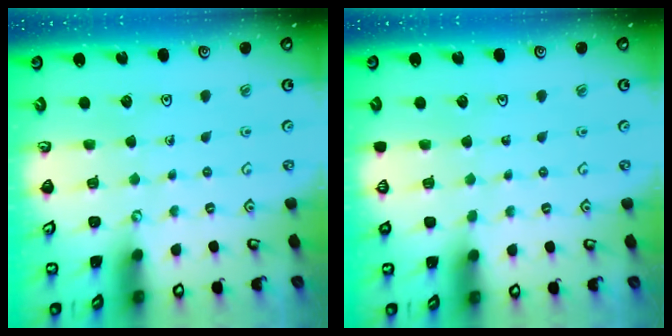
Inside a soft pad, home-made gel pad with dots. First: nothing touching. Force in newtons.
{"total": 0.0}